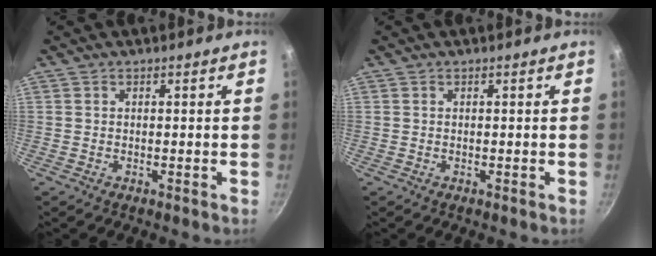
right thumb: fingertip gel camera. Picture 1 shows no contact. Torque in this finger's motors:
{"motor_torque": [-0.02, -0.02, 0.02, 0.02, 0.01]}